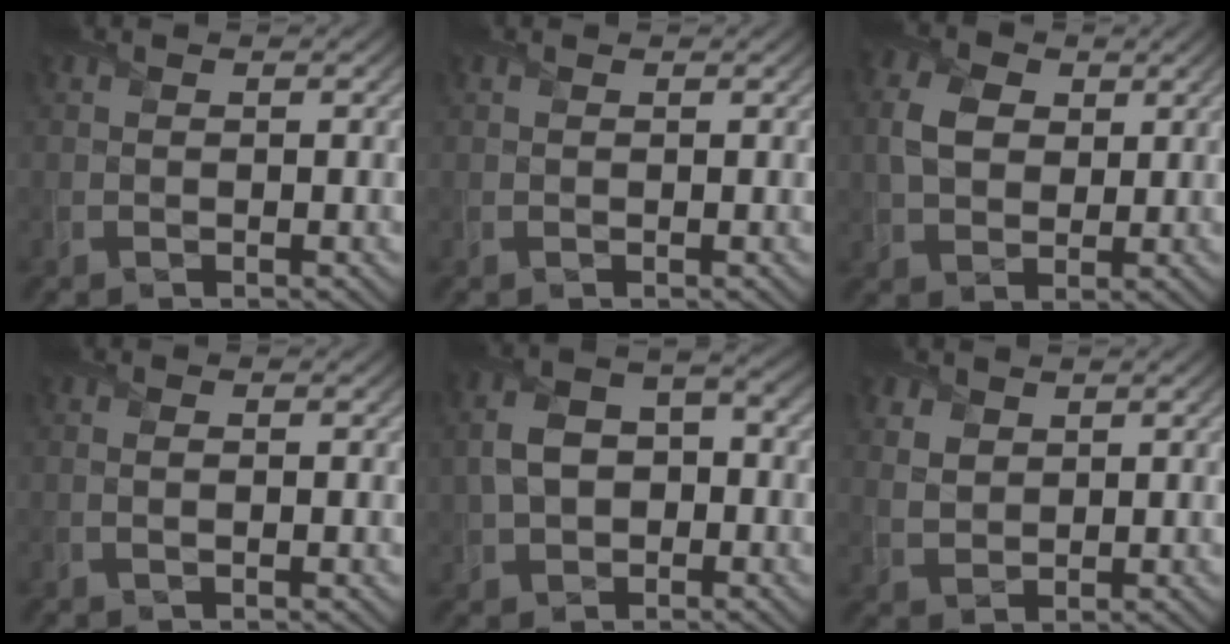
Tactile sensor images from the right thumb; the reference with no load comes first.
{"total": 0.0}
{"total": 5.7, "force": [1.3, 4.1, 3.7], "torque": [-0.097, 0.008, 0.020]}
{"total": 0.9, "force": [-0.2, 0.2, 0.9], "torque": [-0.020, 0.000, -0.004]}
{"total": 7.2, "force": [-0.5, 4.8, 5.3], "torque": [-0.116, 0.006, -0.014]}
{"total": 2.9, "force": [1.5, 2.0, 1.4], "torque": [-0.040, -0.004, 0.032]}